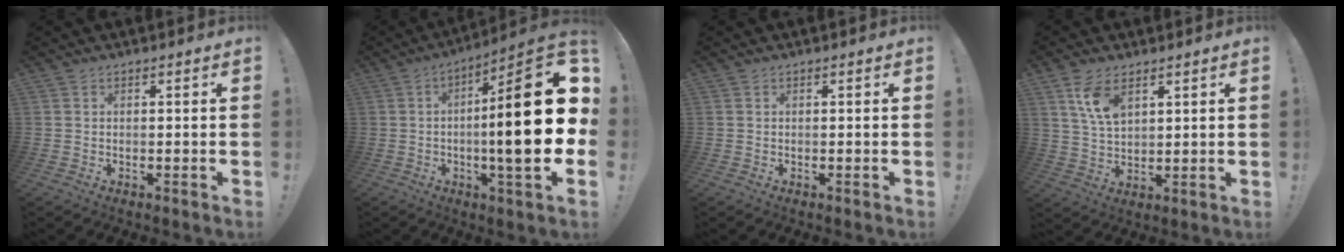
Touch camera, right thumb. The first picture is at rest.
{"total": 24.7, "force": [-0.3, 4.1, 24.4], "torque": [-0.385, -0.004, -0.017]}
{"total": 0.0}
{"total": 8.8, "force": [4.8, 4.7, 5.8], "torque": [-0.105, -0.018, 0.087]}